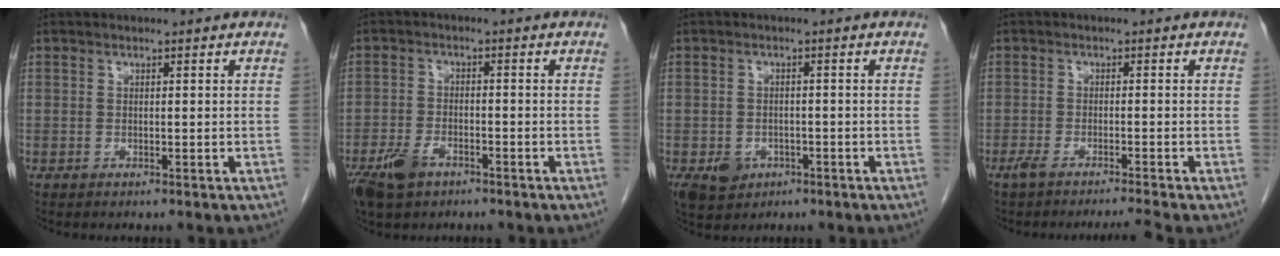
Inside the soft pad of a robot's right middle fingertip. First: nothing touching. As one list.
[{"total": 6.2, "force": [-3.9, 3.2, 3.6], "torque": [-0.078, -0.005, -0.067]}, {"total": 4.7, "force": [-2.2, 3.7, 1.8], "torque": [-0.032, 0.000, -0.025]}, {"total": 4.2, "force": [-3.6, -0.9, 2.0], "torque": [-0.036, -0.005, -0.062]}]